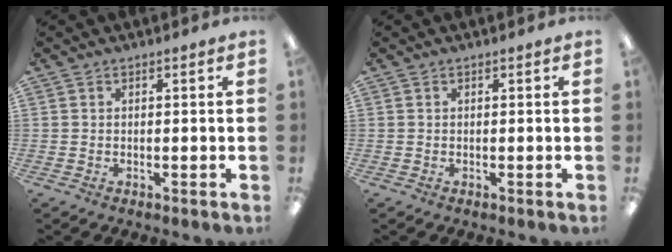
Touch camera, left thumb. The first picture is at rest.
{"total": 0.0}